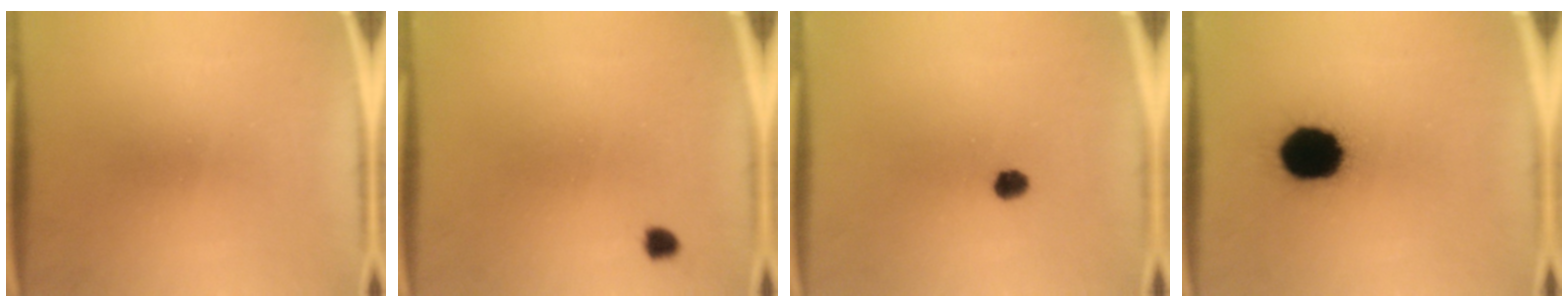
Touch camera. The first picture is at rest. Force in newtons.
{"total": 1.4}
{"total": 2.7}
{"total": 17.4}